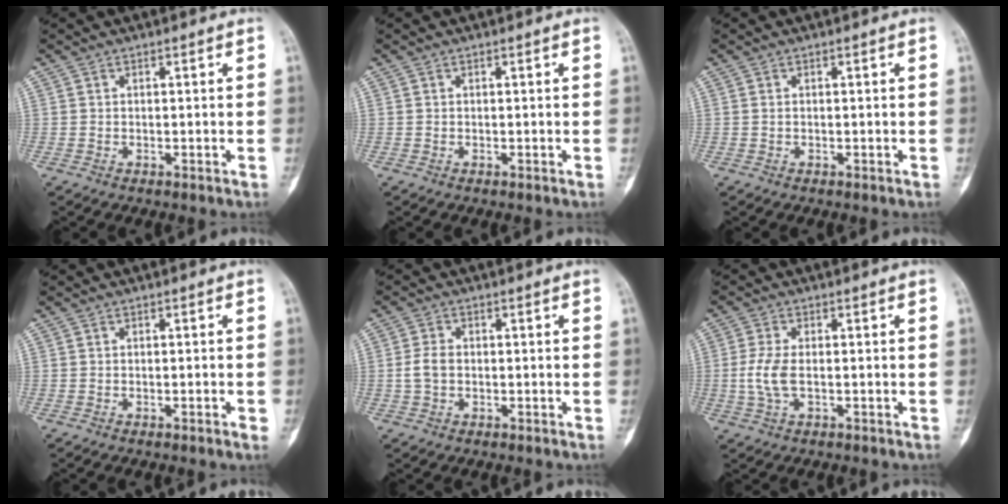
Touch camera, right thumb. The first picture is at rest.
{"total": 0.0}
{"total": 0.0}
{"total": 1.3, "force": [-0.8, 0.2, 1.0], "torque": [-0.019, 0.002, -0.007]}
{"total": 3.3, "force": [-0.3, 2.3, 2.4], "torque": [-0.054, 0.009, -0.008]}
{"total": 4.8, "force": [-0.5, 2.3, 4.3], "torque": [-0.106, 0.001, -0.012]}